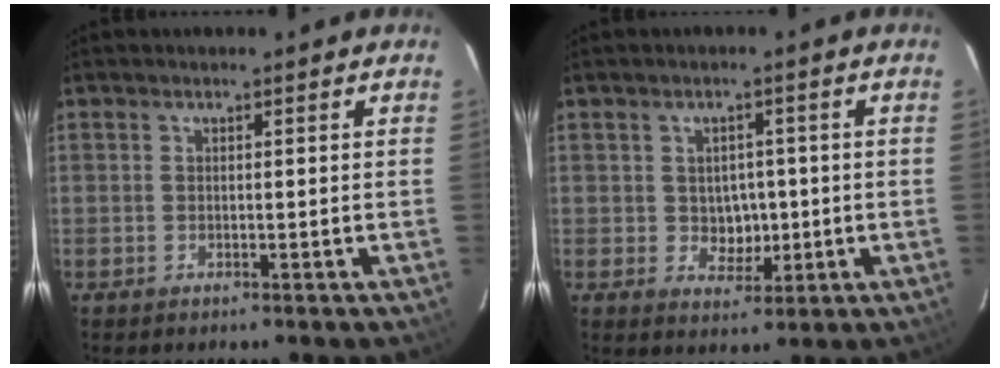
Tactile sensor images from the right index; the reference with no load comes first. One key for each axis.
{"total": 4.5, "fx": -0.1, "fy": 4.0, "fz": 2.0, "tx": -0.036, "ty": 0.007, "tz": 0.007}